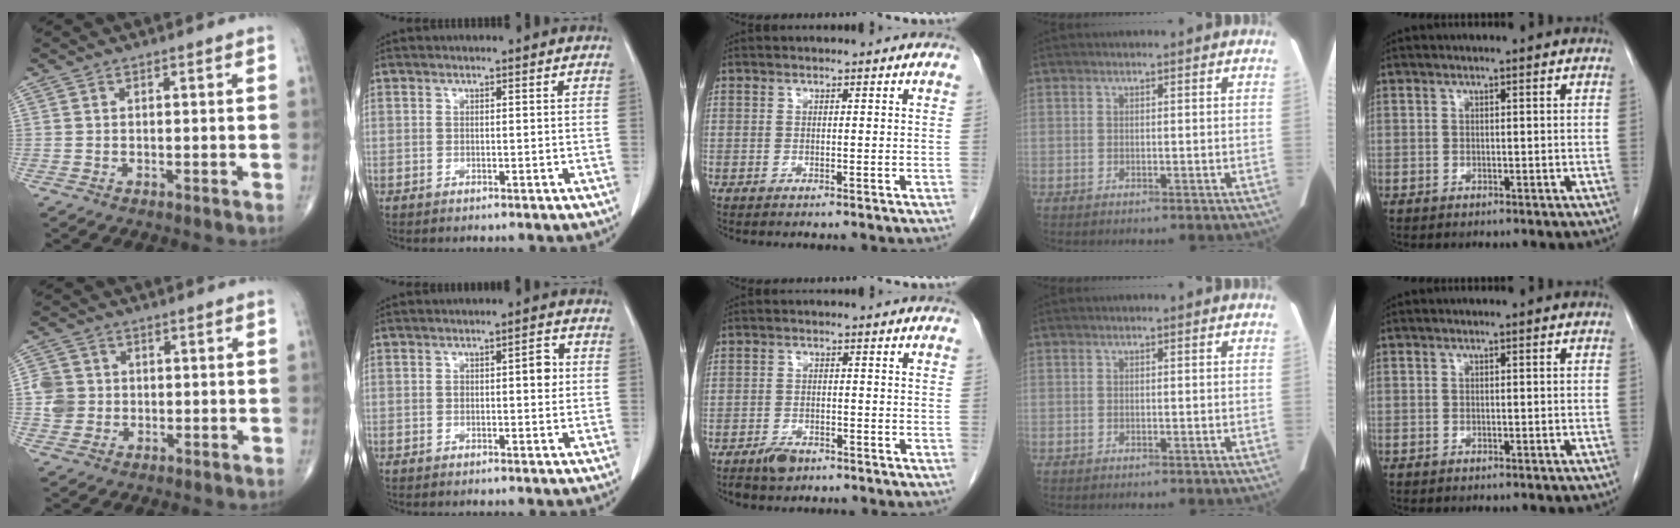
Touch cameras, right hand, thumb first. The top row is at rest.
{"thumb": {"total": 5.2, "force": [-0.1, 4.9, 1.6], "torque": [-0.014, 0.006, -0.005]}, "index": {"total": 3.3, "force": [0.3, 1.2, 3.0], "torque": [-0.044, 0.010, 0.006]}, "middle": {"total": 3.2, "force": [-2.3, 1.5, 1.5], "torque": [-0.031, -0.001, -0.034]}}